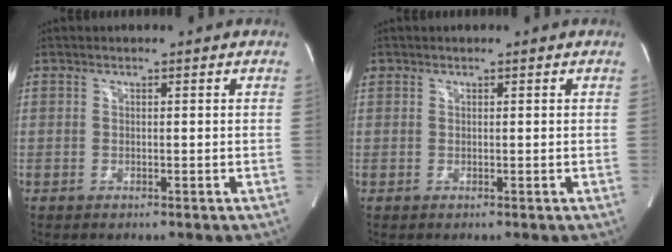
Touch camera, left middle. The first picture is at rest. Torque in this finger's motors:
{"motor_torque": [0.07, -0.03, 0.15, 0.01]}